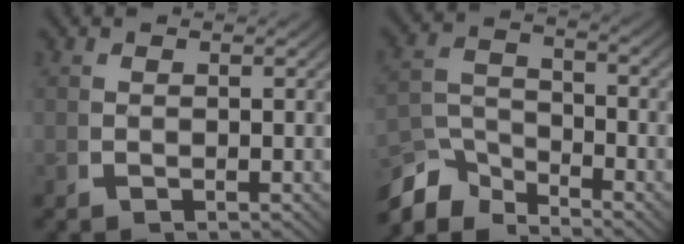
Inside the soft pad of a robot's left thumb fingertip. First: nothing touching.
{"total": 5.9, "force": [-3.7, 3.3, 3.2], "torque": [-0.046, -0.017, -0.065]}